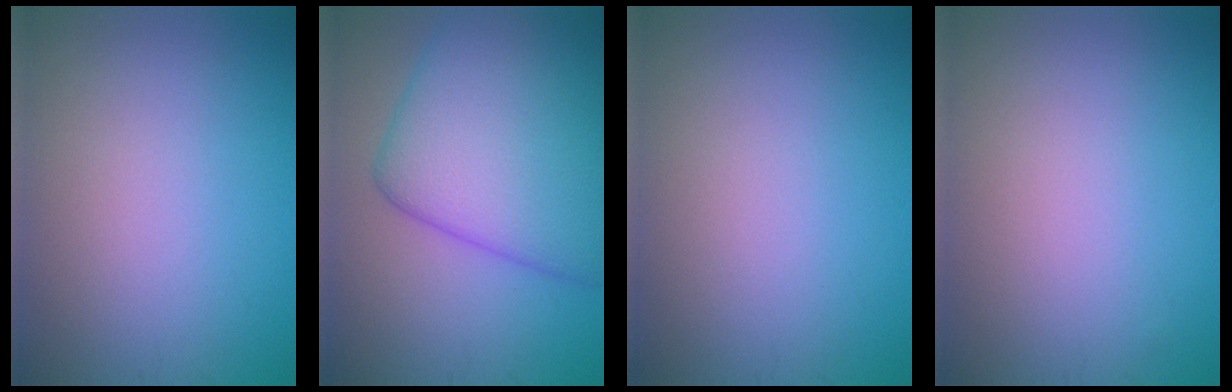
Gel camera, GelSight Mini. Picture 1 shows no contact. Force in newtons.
{"total": 11.1, "press": 11.1, "slide": 0.2}
{"total": 0.0}
{"total": 0.0}